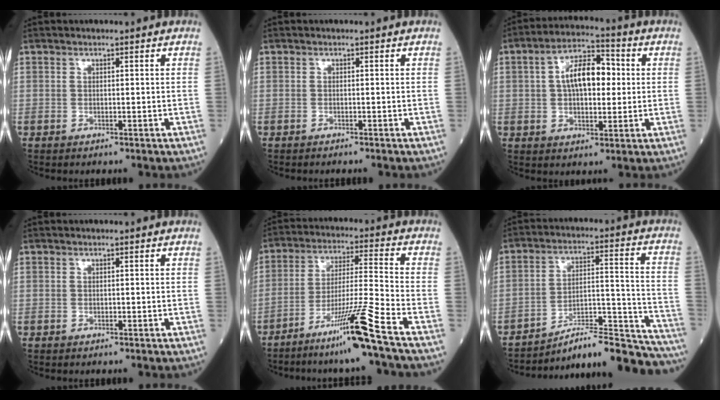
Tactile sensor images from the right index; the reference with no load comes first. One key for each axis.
{"total": 0.8, "fx": -0.7, "fy": -0.1, "fz": 0.2, "tx": -0.005, "ty": -0.001, "tz": -0.012}
{"total": 9.9, "fx": 1.5, "fy": 4.6, "fz": 8.6, "tx": -0.150, "ty": 0.027, "tz": 0.020}
{"total": 0.0}
{"total": 12.7, "fx": -8.5, "fy": -2.8, "fz": 9.0, "tx": -0.162, "ty": -0.025, "tz": -0.149}
{"total": 19.9, "fx": -19.1, "fy": 1.1, "fz": 5.5, "tx": -0.044, "ty": 0.039, "tz": -0.278}